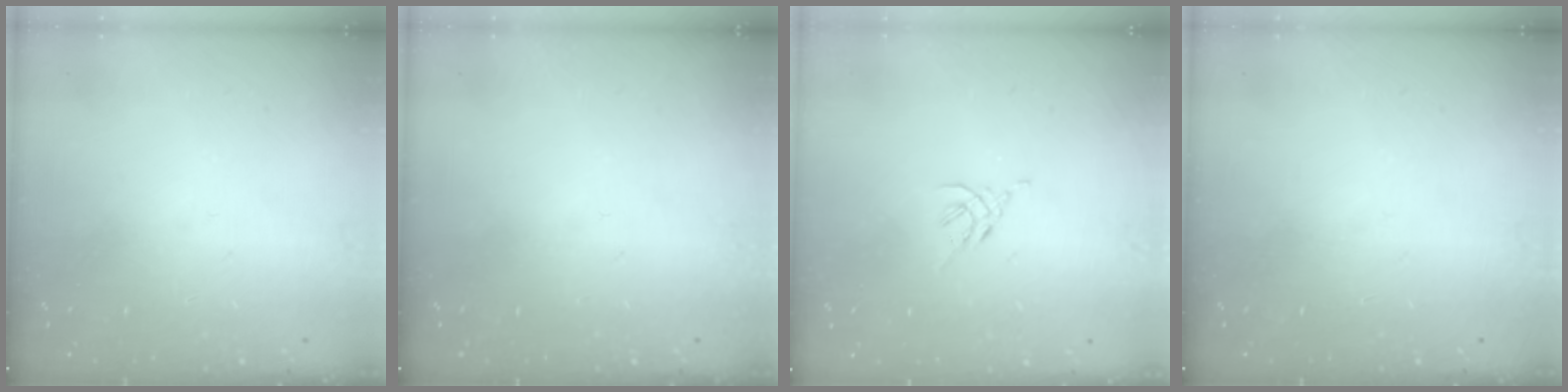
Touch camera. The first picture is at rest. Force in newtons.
{"total": 0.0}
{"total": 2.7, "press": 2.6, "slide": 0.7}
{"total": 0.0}